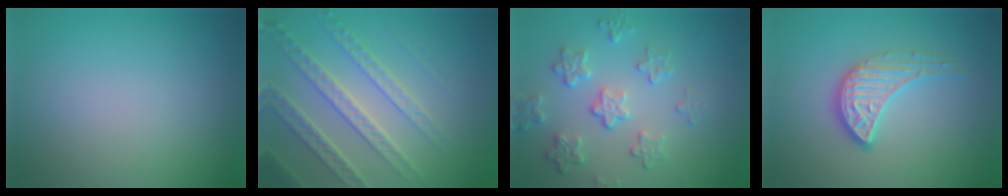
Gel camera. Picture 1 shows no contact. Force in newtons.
{"total": 4.5, "press": 4.4, "slide": 1.1}
{"total": 4.4, "press": 3.3, "slide": 2.9}
{"total": 3.3, "press": 2.9, "slide": 1.4}